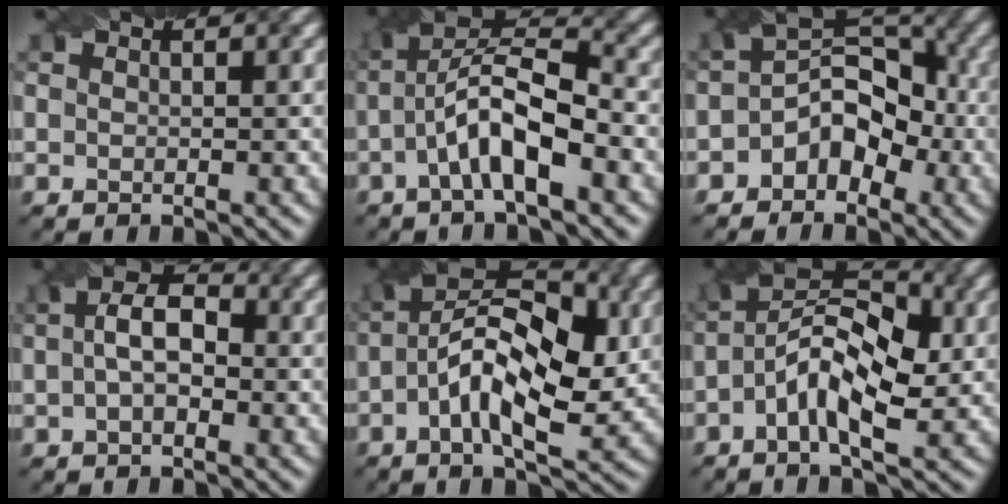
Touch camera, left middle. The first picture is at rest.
{"total": 7.5, "force": [-2.0, 2.4, 6.8], "torque": [-0.129, 0.019, -0.042]}
{"total": 5.4, "force": [-1.9, 3.8, 3.3], "torque": [-0.034, 0.010, -0.042]}
{"total": 4.3, "force": [0.2, 2.4, 3.6], "torque": [-0.060, 0.011, -0.006]}
{"total": 10.2, "force": [-0.5, 4.9, 9.0], "torque": [-0.157, 0.015, -0.015]}
{"total": 7.3, "force": [-1.0, 3.3, 6.4], "torque": [-0.118, 0.021, -0.025]}